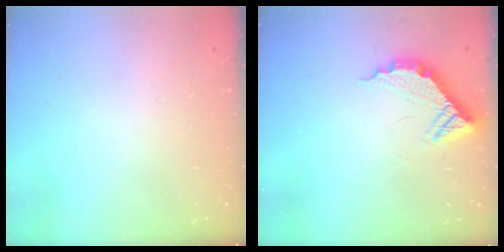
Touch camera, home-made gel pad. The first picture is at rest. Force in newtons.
{"total": 12.0, "press": 12.0, "slide": 0.7}